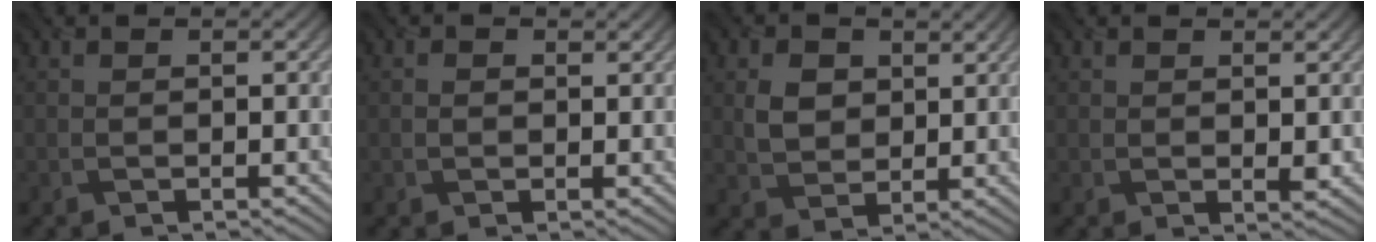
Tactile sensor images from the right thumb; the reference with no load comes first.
{"total": 1.1, "force": [0.2, 0.9, 0.6], "torque": [-0.016, -0.002, 0.003]}
{"total": 4.8, "force": [1.8, 3.6, 2.6], "torque": [-0.065, -0.002, 0.035]}
{"total": 1.5, "force": [0.7, 0.7, 1.2], "torque": [-0.020, -0.005, 0.016]}